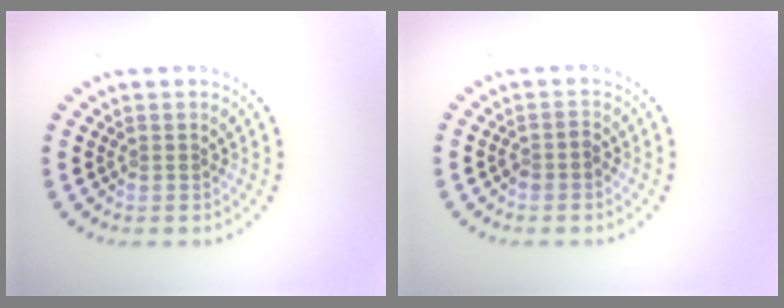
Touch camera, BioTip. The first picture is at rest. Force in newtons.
{"total": 1.1, "press": 0.9, "slide": 0.6}